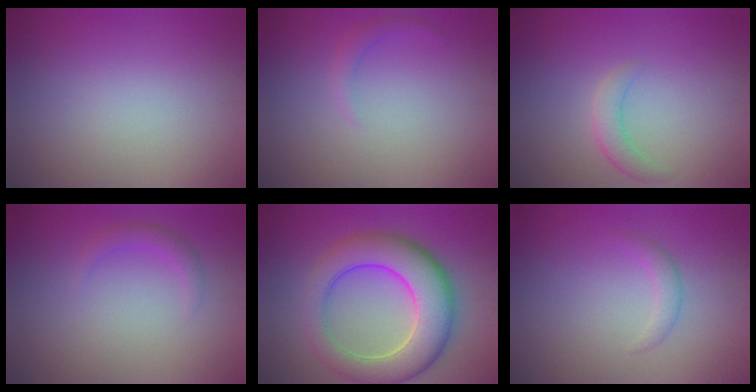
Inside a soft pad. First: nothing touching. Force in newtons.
{"total": 1.2, "press": 1.2, "slide": 0.1}
{"total": 1.8, "press": 1.8, "slide": 0.2}
{"total": 1.5, "press": 1.5, "slide": 0.1}
{"total": 8.9, "press": 8.9, "slide": 0.2}
{"total": 1.3, "press": 1.3, "slide": 0.0}